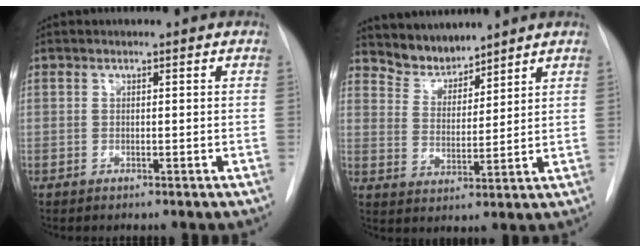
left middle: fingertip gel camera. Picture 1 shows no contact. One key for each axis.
{"total": 5.4, "fx": 5.2, "fy": 1.3, "fz": 0.1, "tx": -0.002, "ty": 0.007, "tz": 0.106}